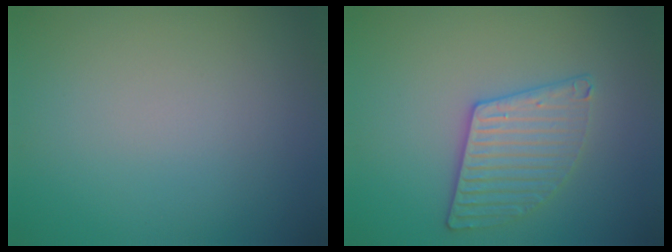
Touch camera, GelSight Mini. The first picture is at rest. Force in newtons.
{"total": 3.2, "press": 3.2, "slide": 0.6}